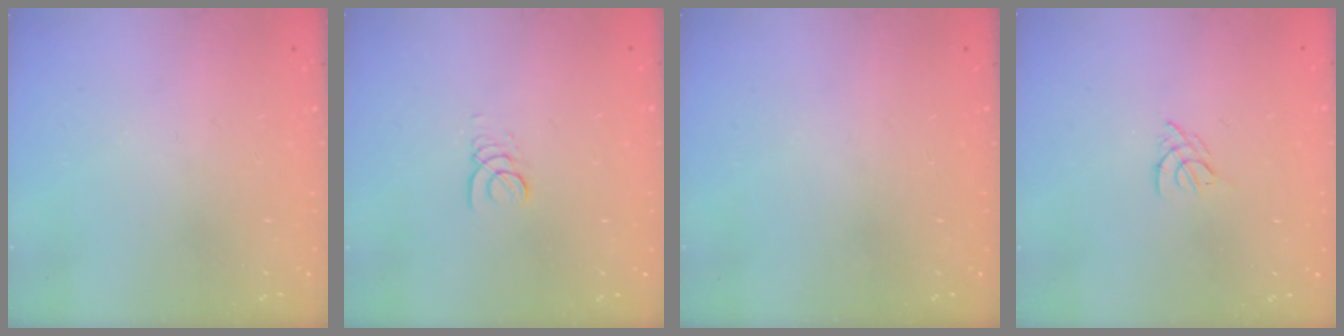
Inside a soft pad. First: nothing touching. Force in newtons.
{"total": 1.4, "press": 1.4, "slide": 0.2}
{"total": 0.0}
{"total": 4.3, "press": 4.2, "slide": 0.7}